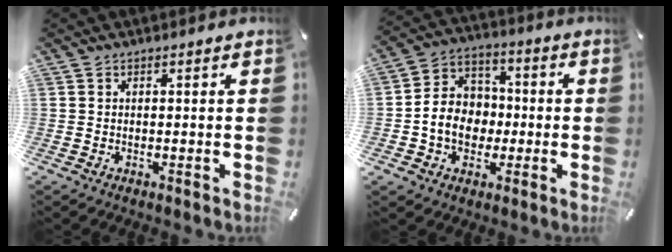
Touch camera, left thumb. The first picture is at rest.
{"total": 10.0, "force": [-2.1, 8.8, 4.2], "torque": [-0.097, 0.024, -0.035]}